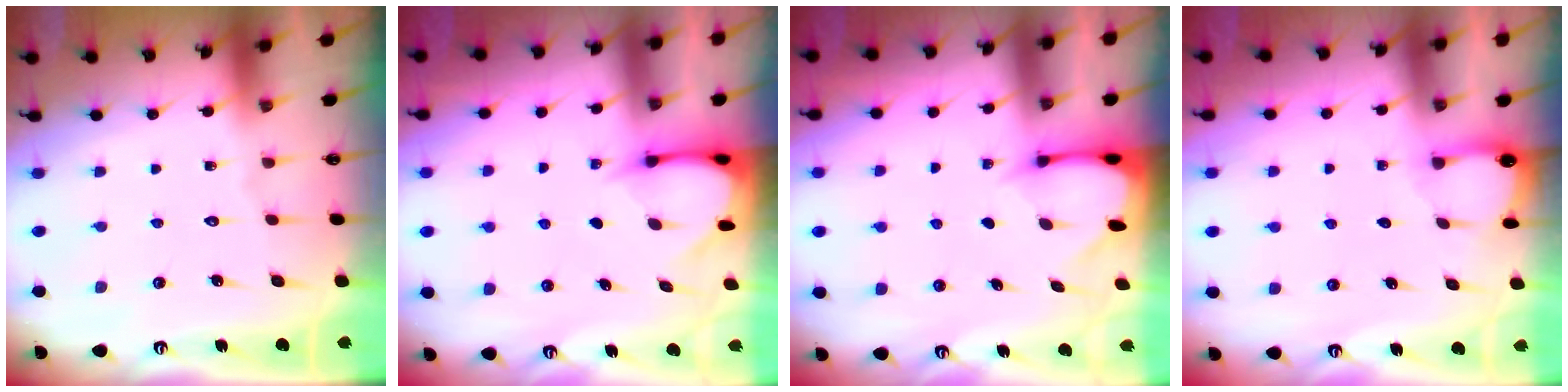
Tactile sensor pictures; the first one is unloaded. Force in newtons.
{"total": 3.6, "press": 3.6, "slide": 0.3}
{"total": 2.5, "press": 2.5, "slide": 0.3}
{"total": 2.0, "press": 2.0, "slide": 0.2}